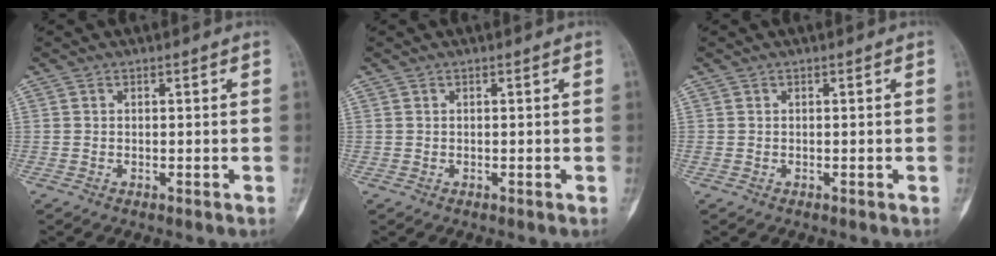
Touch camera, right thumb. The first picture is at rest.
{"total": 0.0}
{"total": 0.5, "force": [-0.1, 0.4, 0.3], "torque": [-0.010, 0.001, 0.002]}